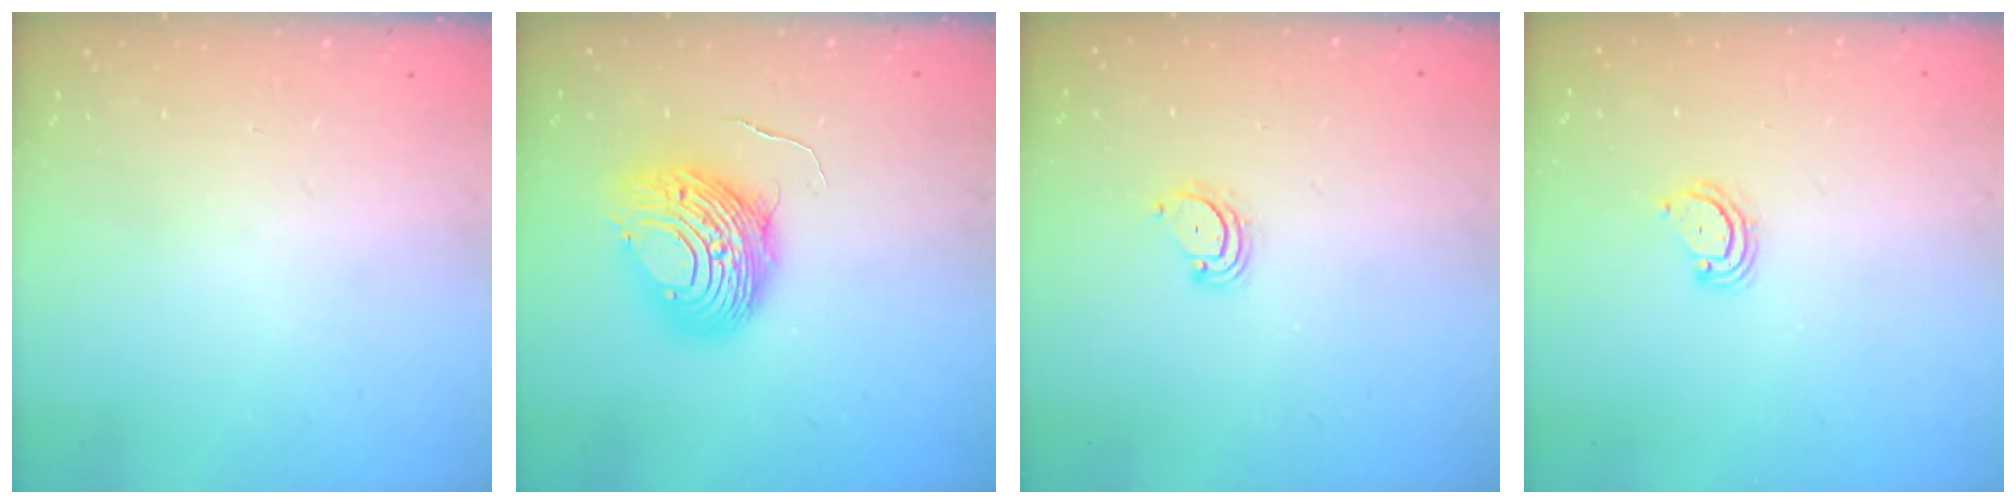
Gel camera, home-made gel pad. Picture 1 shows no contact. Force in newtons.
{"total": 12.1, "press": 12.1, "slide": 1.2}
{"total": 2.3, "press": 2.3, "slide": 0.2}
{"total": 3.5, "press": 3.4, "slide": 0.4}